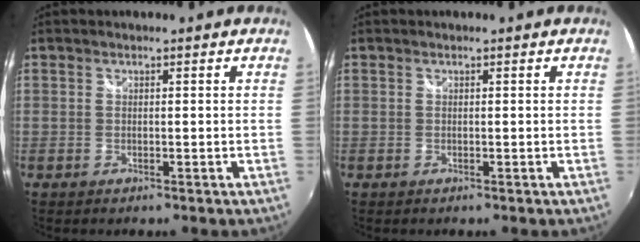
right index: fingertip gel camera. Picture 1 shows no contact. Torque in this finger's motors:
{"motor_torque": [-0.12, 0.12, 0.00, 0.00]}